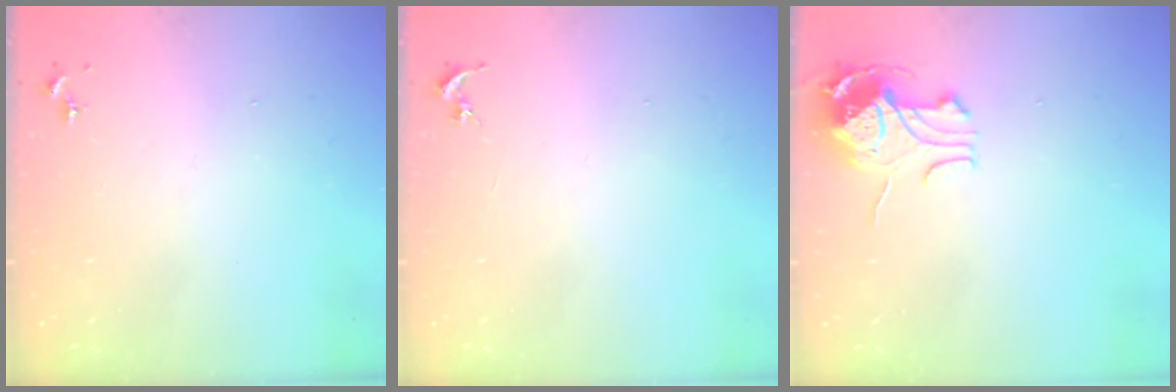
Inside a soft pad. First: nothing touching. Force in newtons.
{"total": 0.0}
{"total": 10.6, "press": 10.6, "slide": 0.9}